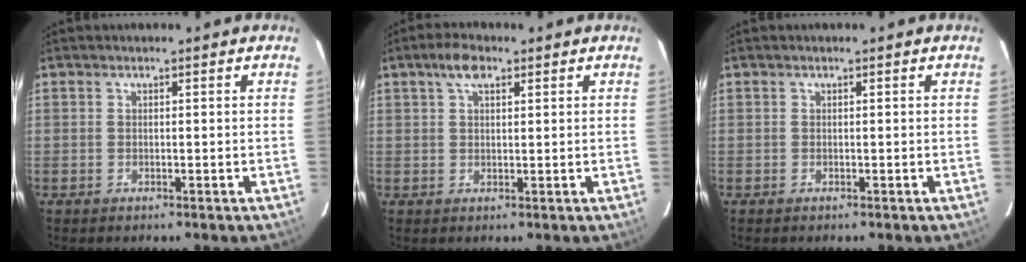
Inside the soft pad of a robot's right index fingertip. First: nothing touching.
{"total": 4.0, "force": [2.1, 1.8, 2.8], "torque": [-0.052, 0.013, 0.037]}
{"total": 0.0}